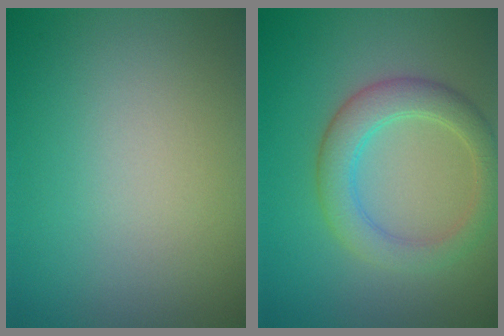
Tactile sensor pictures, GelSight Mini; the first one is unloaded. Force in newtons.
{"total": 4.1, "press": 4.1, "slide": 0.4}